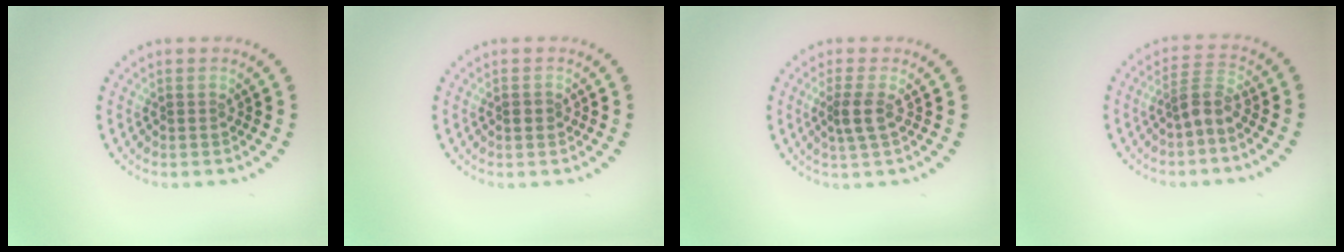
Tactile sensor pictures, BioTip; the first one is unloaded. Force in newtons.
{"total": 1.1, "press": 1.0, "slide": 0.3}
{"total": 1.9, "press": 1.5, "slide": 1.2}
{"total": 2.5, "press": 1.9, "slide": 1.6}